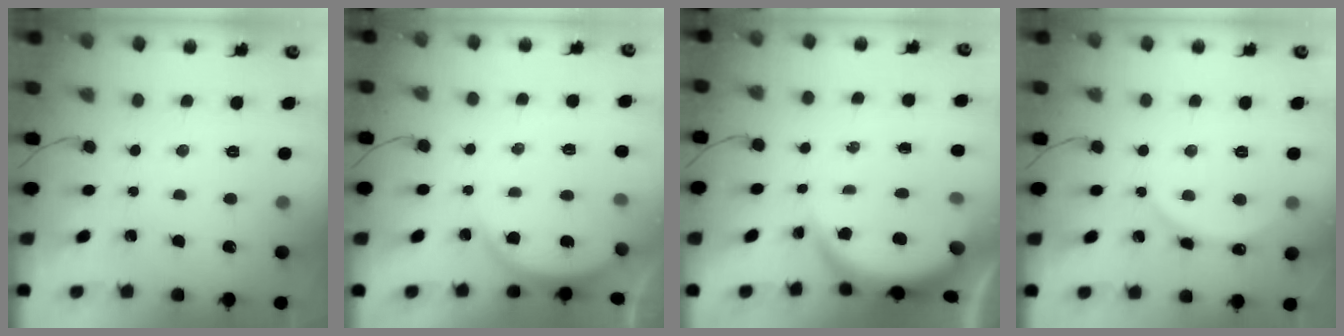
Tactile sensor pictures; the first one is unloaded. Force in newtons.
{"total": 4.2, "press": 4.2, "slide": 0.4}
{"total": 3.9, "press": 3.9, "slide": 0.2}
{"total": 2.9, "press": 2.9, "slide": 0.3}